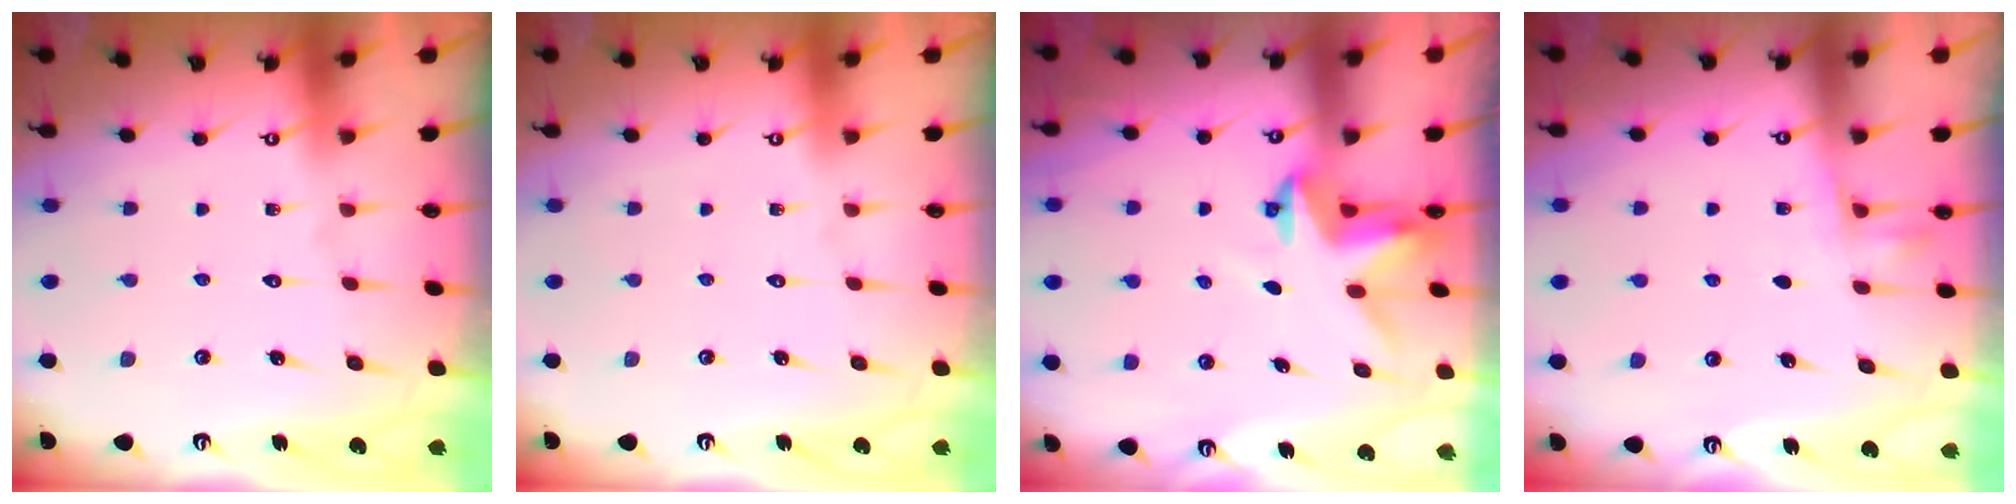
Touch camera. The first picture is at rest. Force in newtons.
{"total": 0.0}
{"total": 3.2, "press": 3.2, "slide": 0.1}
{"total": 3.7, "press": 3.5, "slide": 1.3}